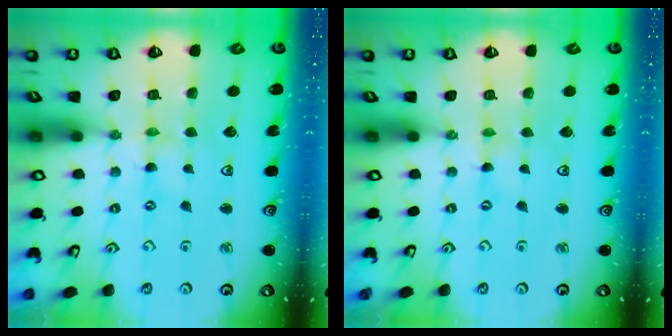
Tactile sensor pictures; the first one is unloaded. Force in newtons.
{"total": 0.0}